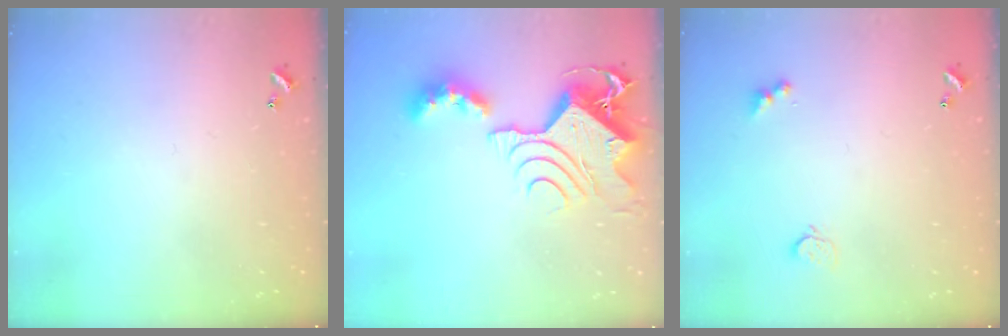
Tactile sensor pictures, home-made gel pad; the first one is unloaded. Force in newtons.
{"total": 13.1, "press": 13.0, "slide": 1.4}
{"total": 3.0, "press": 3.0, "slide": 0.5}